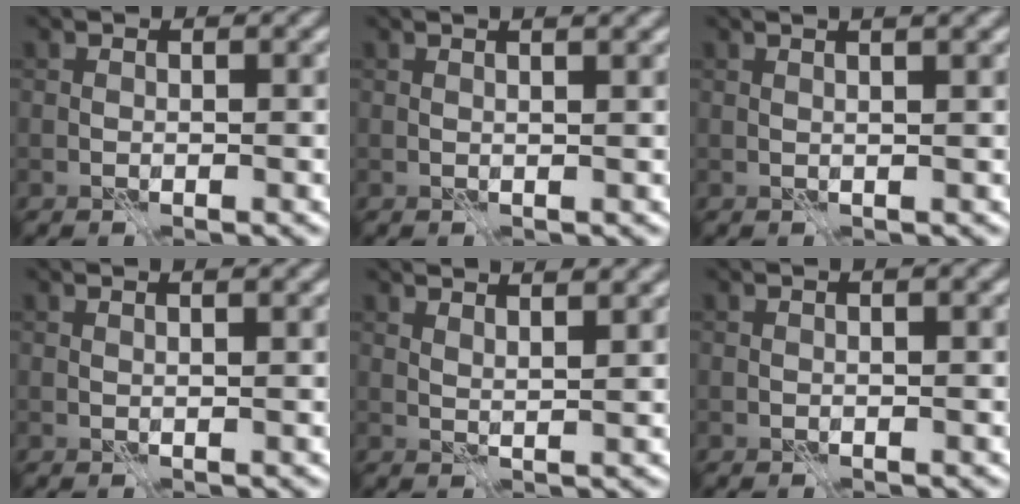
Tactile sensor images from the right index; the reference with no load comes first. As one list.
[{"total": 3.5, "force": [1.9, 1.5, 2.6], "torque": [-0.013, 0.018, -0.005]}, {"total": 4.6, "force": [2.4, 1.9, 3.4], "torque": [-0.020, 0.031, 0.002]}, {"total": 2.8, "force": [1.7, 1.1, 1.9], "torque": [-0.008, 0.011, -0.003]}, {"total": 5.7, "force": [4.2, 1.8, 3.3], "torque": [-0.029, 0.031, 0.032]}, {"total": 1.3, "force": [0.6, 0.3, 1.1], "torque": [-0.019, 0.002, 0.003]}]